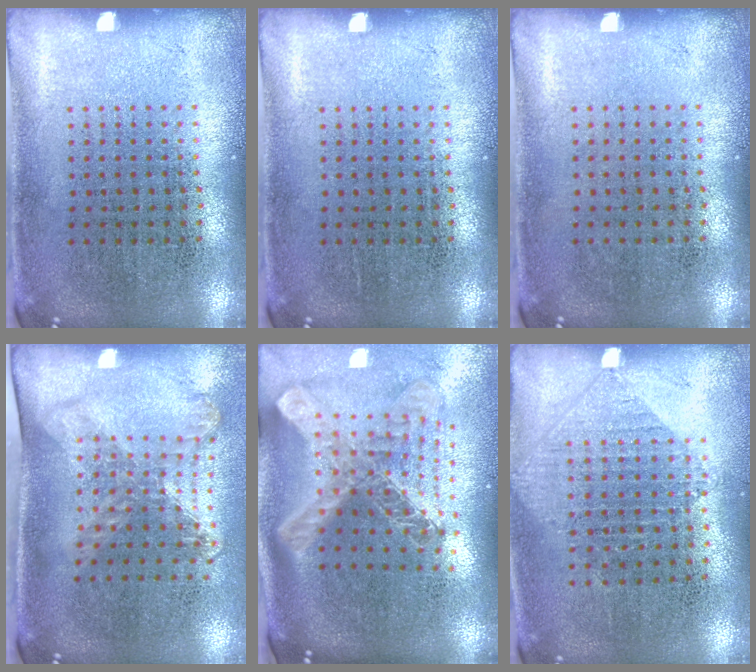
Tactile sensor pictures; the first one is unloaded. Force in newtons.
{"total": 0.0}
{"total": 0.0}
{"total": 1.6, "press": 1.2, "slide": 1.0}
{"total": 2.8, "press": 2.0, "slide": 2.0}
{"total": 0.9, "press": 0.9, "slide": 0.2}